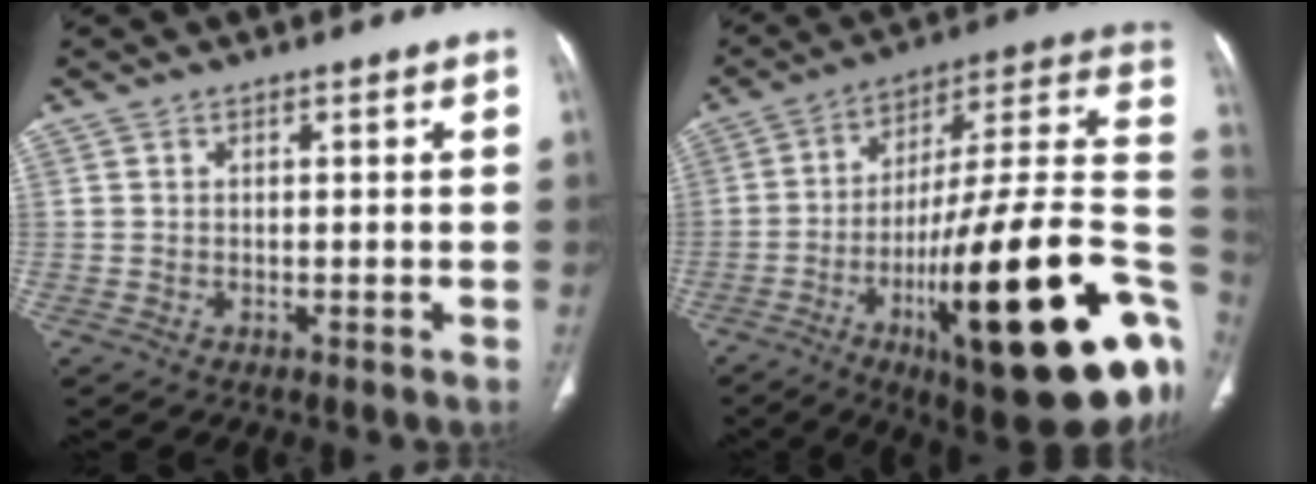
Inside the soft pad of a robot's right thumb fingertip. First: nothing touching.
{"total": 35.9, "force": [-10.7, 9.1, 33.0], "torque": [-0.404, 0.042, -0.161]}